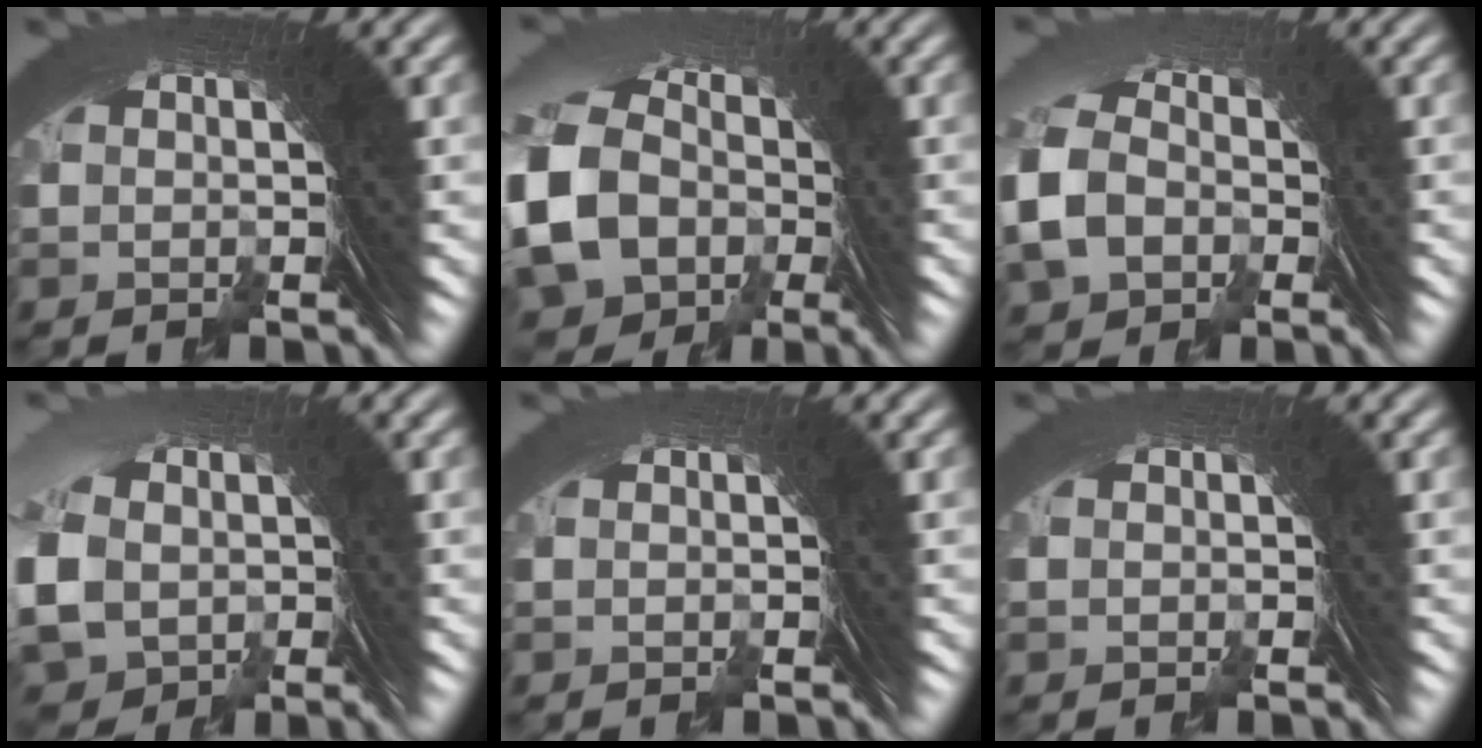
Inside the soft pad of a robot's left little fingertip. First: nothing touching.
{"total": 10.0, "force": [-2.8, 8.2, 5.0], "torque": [-0.145, -0.054, -0.023]}
{"total": 3.9, "force": [-0.7, 3.6, 1.3], "torque": [-0.045, -0.005, -0.010]}
{"total": 6.5, "force": [-2.1, 5.9, 1.7], "torque": [-0.058, -0.021, -0.030]}
{"total": 0.8, "force": [-0.4, -0.5, -0.5], "torque": [0.013, 0.004, -0.007]}
{"total": 1.2, "force": [-0.6, -0.4, -0.9], "torque": [0.019, 0.000, -0.009]}